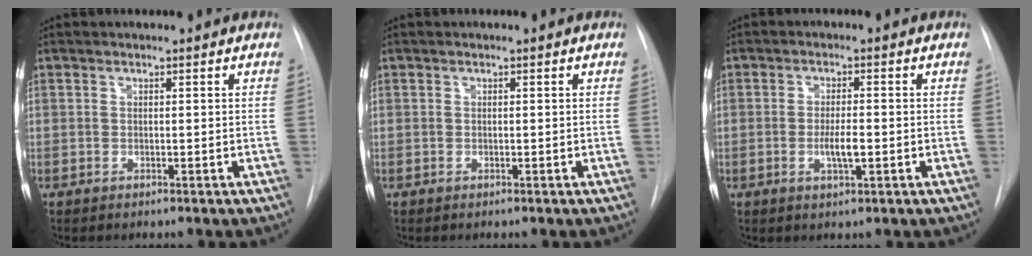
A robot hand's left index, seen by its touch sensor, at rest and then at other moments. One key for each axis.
{"total": 0.0}
{"total": 3.6, "fx": -0.9, "fy": 0.7, "fz": 3.4, "tx": -0.064, "ty": -0.002, "tz": -0.013}